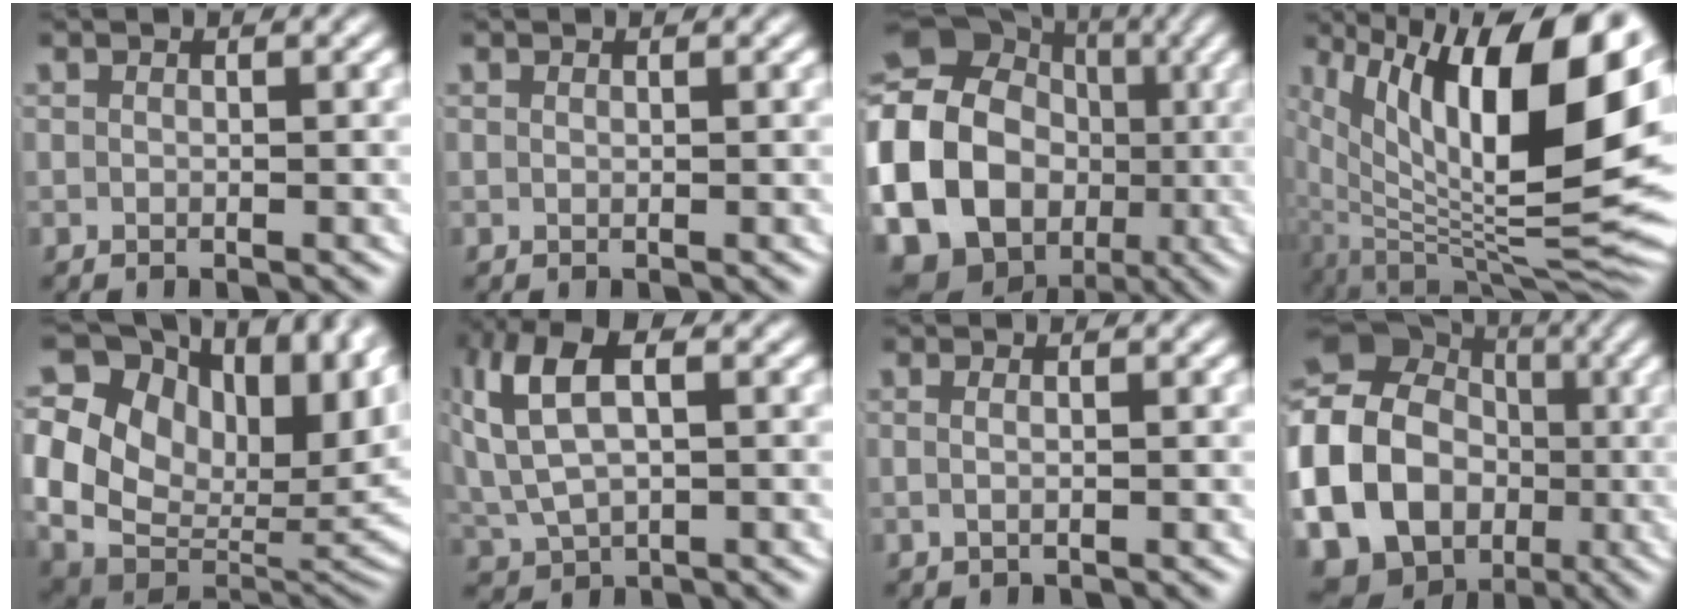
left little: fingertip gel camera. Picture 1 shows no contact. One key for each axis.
{"total": 0.0}
{"total": 24.1, "fx": -4.6, "fy": 21.4, "fz": 9.9, "tx": -0.283, "ty": -0.096, "tz": -0.064}
{"total": 15.3, "fx": 0.7, "fy": 7.2, "fz": 13.4, "tx": -0.194, "ty": -0.029, "tz": 0.034}
{"total": 21.0, "fx": 2.7, "fy": 15.6, "fz": 13.8, "tx": -0.241, "ty": -0.023, "tz": 0.042}
{"total": 7.2, "fx": 2.0, "fy": 4.5, "fz": 5.3, "tx": -0.128, "ty": -0.003, "tz": 0.044}
{"total": 0.9, "fx": -0.1, "fy": -0.1, "fz": 0.9, "tx": -0.017, "ty": -0.005, "tz": 0.003}
{"total": 21.4, "fx": -4.4, "fy": 19.0, "fz": 8.8, "tx": -0.242, "ty": -0.078, "tz": -0.066}